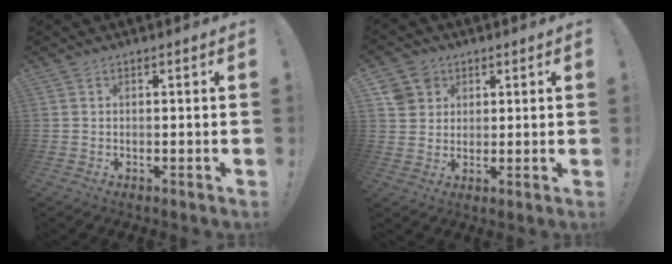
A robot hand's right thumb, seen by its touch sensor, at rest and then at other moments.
{"total": 6.5, "force": [2.8, 5.7, 1.3], "torque": [-0.018, -0.014, 0.057]}